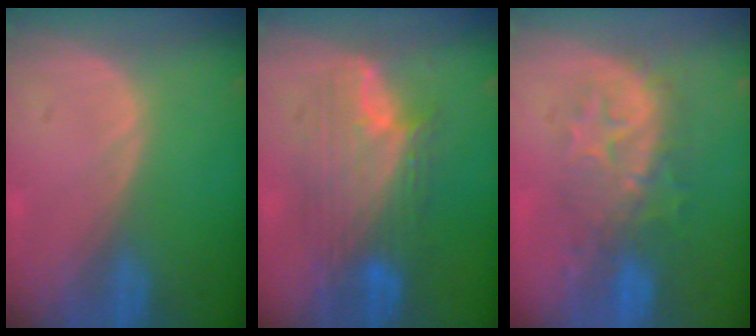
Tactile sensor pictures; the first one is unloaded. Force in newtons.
{"total": 8.7, "press": 8.7, "slide": 0.3}
{"total": 8.4, "press": 8.2, "slide": 1.6}